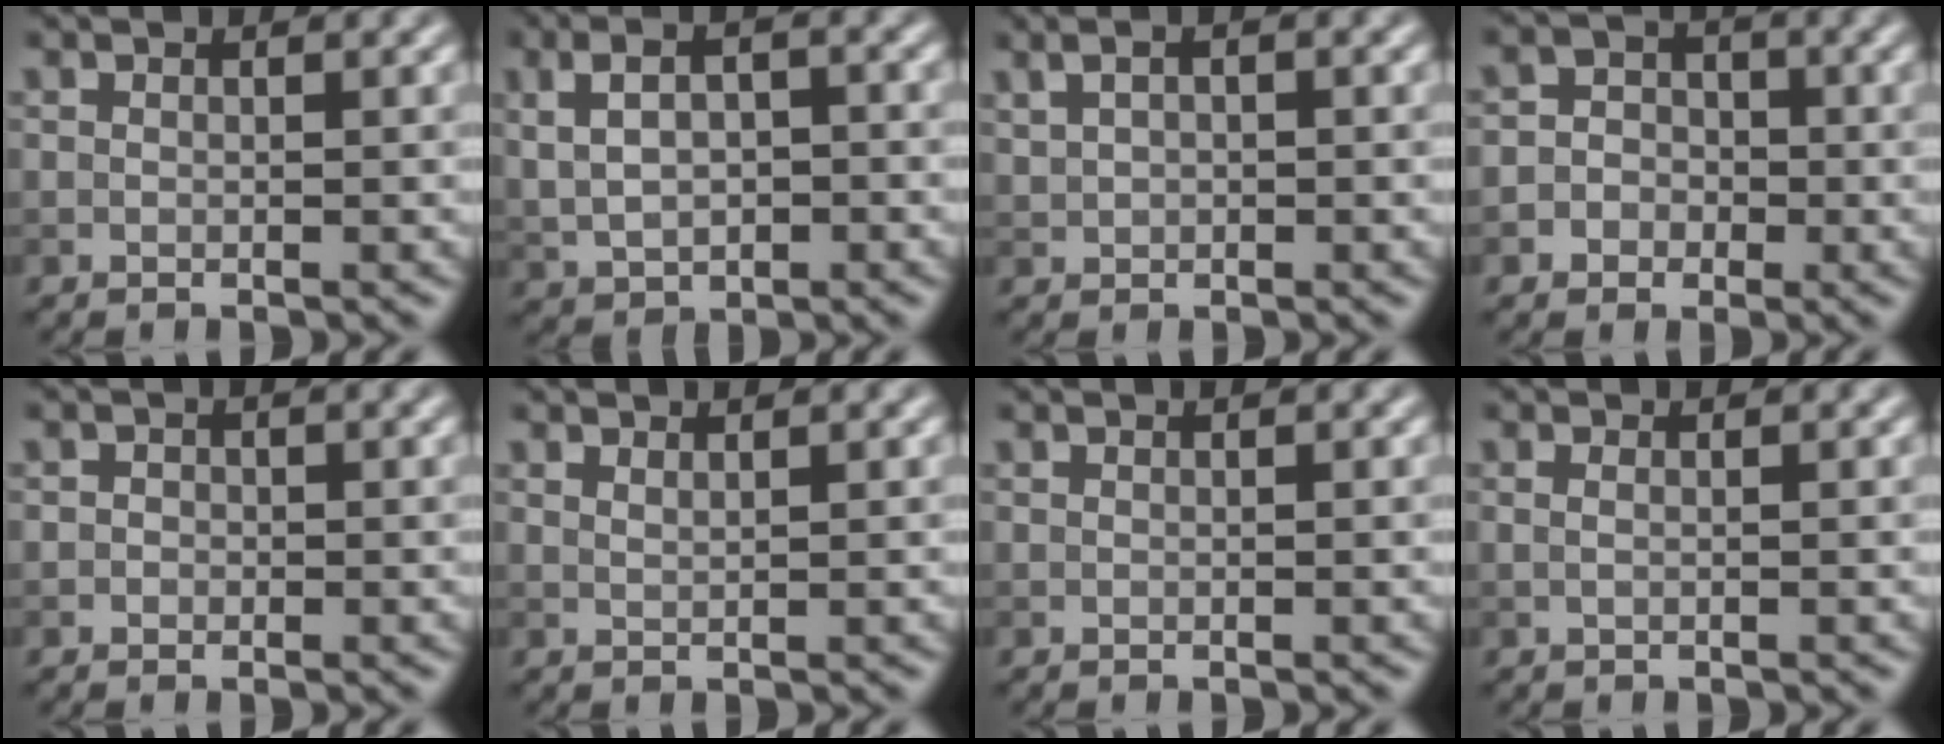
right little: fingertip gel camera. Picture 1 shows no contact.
{"total": 4.7, "force": [0.8, 2.8, 3.8], "torque": [-0.076, 0.012, 0.026]}
{"total": 2.1, "force": [1.1, 1.1, 1.4], "torque": [-0.028, 0.011, 0.017]}
{"total": 3.5, "force": [-0.8, 3.2, 1.0], "torque": [0.019, 0.018, -0.035]}
{"total": 0.8, "force": [0.0, 0.7, 0.2], "torque": [0.008, 0.002, -0.008]}
{"total": 0.7, "force": [0.7, -0.2, 0.2], "torque": [-0.005, 0.001, 0.015]}
{"total": 0.0}
{"total": 0.6, "force": [0.3, 0.0, 0.4], "torque": [-0.007, -0.007, 0.005]}